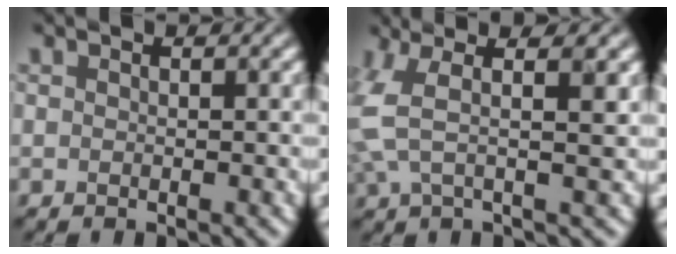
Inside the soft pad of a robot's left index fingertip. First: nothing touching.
{"total": 5.0, "force": [1.2, 1.7, 4.6], "torque": [-0.100, 0.005, 0.018]}